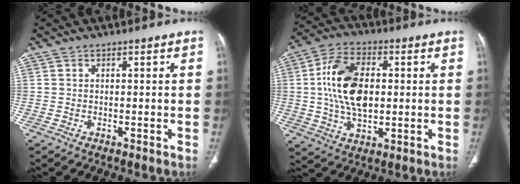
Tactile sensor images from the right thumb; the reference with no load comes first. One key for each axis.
{"total": 14.6, "fx": 1.2, "fy": 8.7, "fz": 11.6, "tx": -0.208, "ty": 0.011, "tz": 0.022}